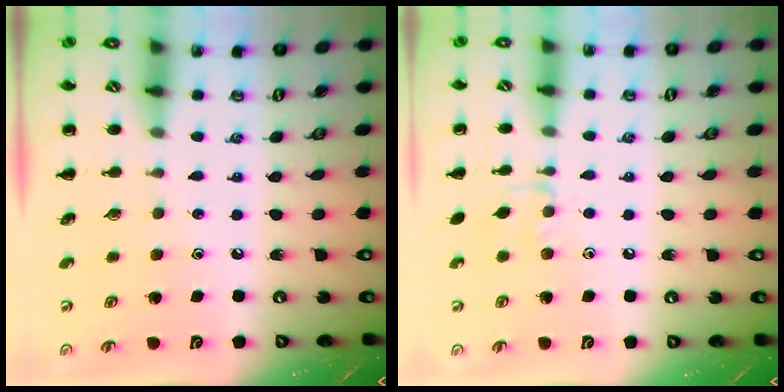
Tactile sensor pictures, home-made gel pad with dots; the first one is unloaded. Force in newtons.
{"total": 5.5, "press": 5.4, "slide": 1.2}